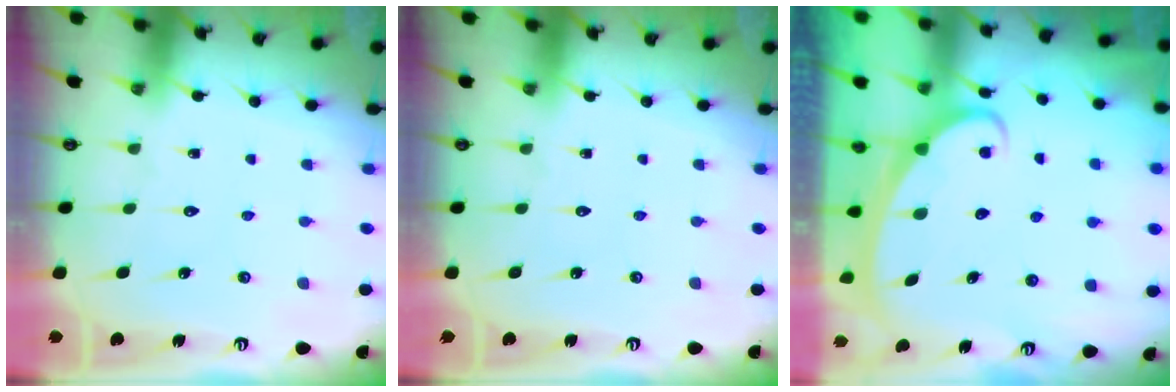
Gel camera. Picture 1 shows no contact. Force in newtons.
{"total": 0.0}
{"total": 2.4, "press": 2.4, "slide": 0.3}